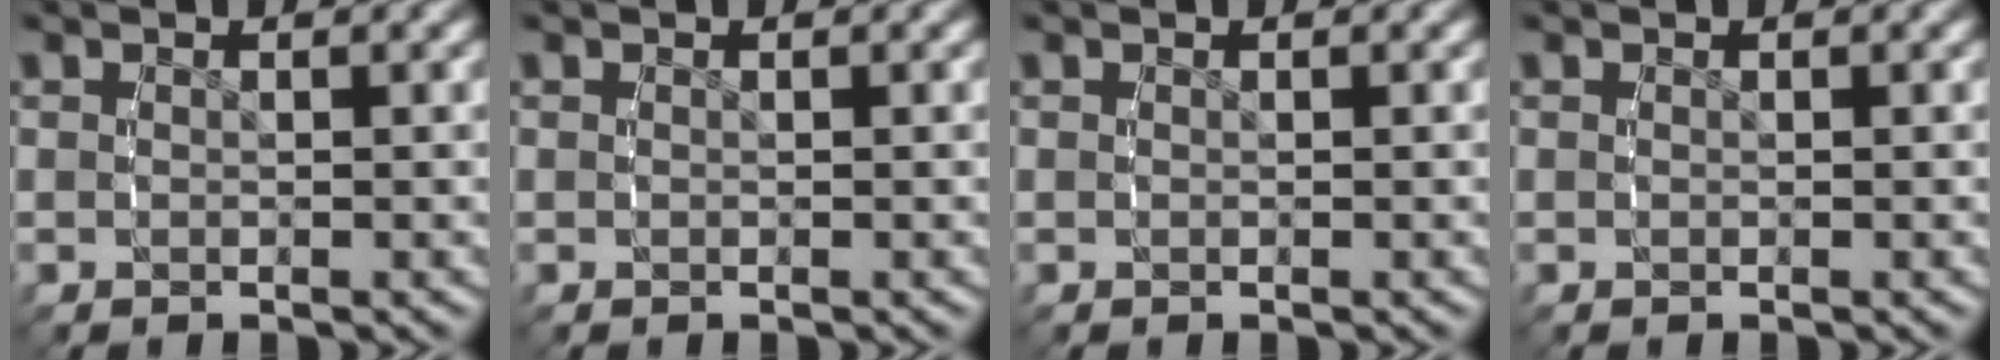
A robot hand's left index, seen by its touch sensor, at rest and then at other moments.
{"total": 0.0}
{"total": 0.0}
{"total": 0.0}